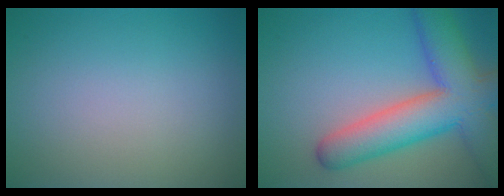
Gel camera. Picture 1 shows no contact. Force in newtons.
{"total": 9.6, "press": 9.6, "slide": 0.6}